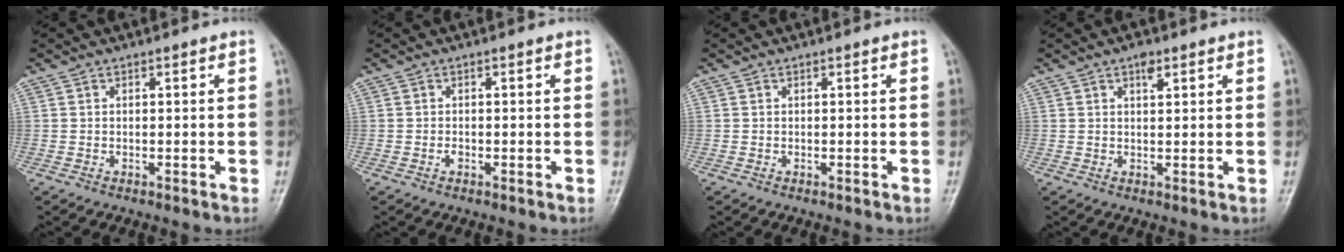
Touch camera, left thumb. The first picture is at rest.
{"total": 0.7, "force": [-0.3, 0.4, 0.5], "torque": [-0.006, 0.000, -0.006]}
{"total": 0.0}
{"total": 2.4, "force": [1.4, 0.9, 1.6], "torque": [-0.022, -0.004, 0.022]}